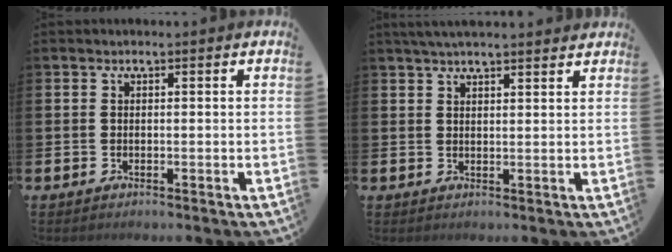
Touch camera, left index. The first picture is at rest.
{"total": 3.2, "force": [3.0, 0.1, 1.1], "torque": [-0.027, -0.004, 0.056]}